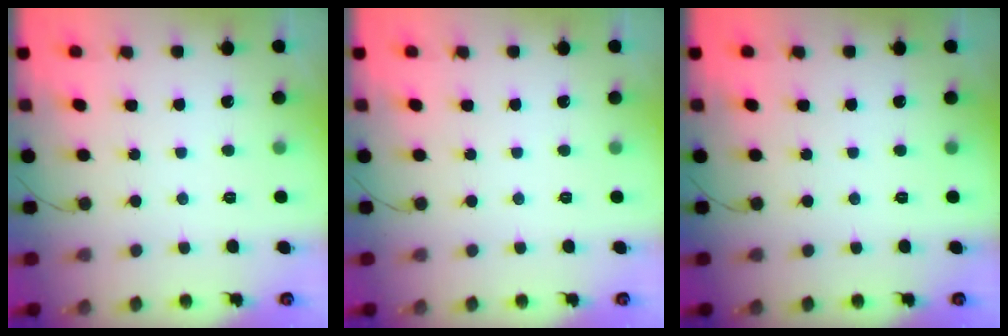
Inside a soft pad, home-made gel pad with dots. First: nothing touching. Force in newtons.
{"total": 0.0}
{"total": 0.0}